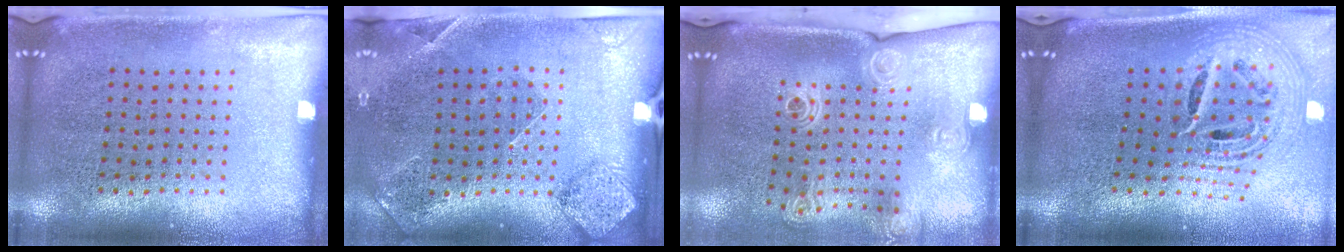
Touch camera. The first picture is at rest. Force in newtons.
{"total": 1.5, "press": 1.3, "slide": 0.7}
{"total": 2.0, "press": 1.5, "slide": 1.4}
{"total": 2.6, "press": 1.9, "slide": 1.9}